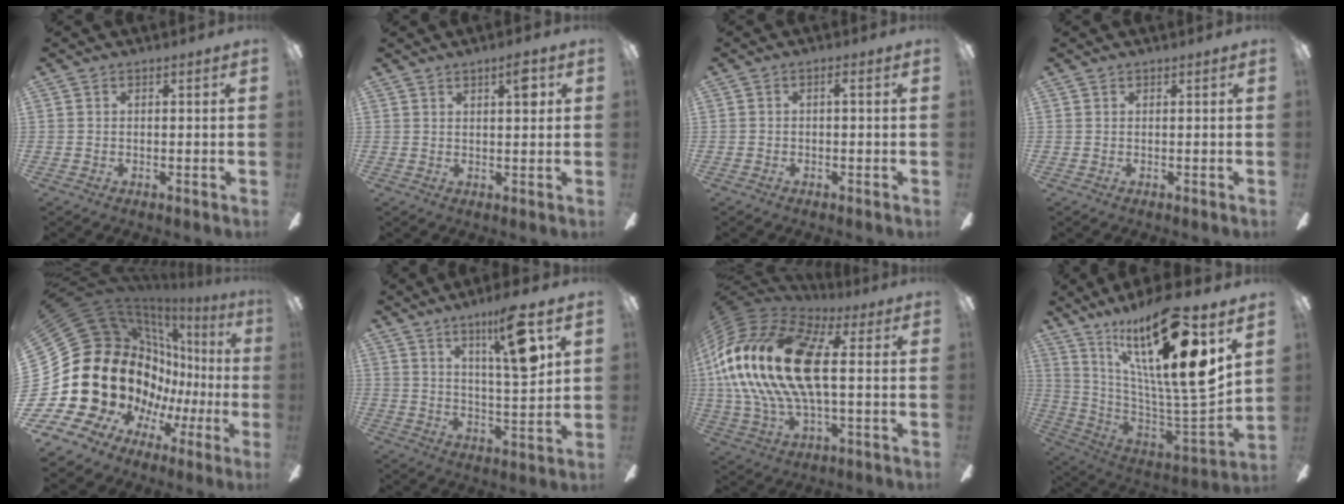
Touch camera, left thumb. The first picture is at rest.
{"total": 4.6, "force": [2.2, 1.4, 3.8], "torque": [-0.048, -0.007, 0.029]}
{"total": 1.3, "force": [-0.5, 0.4, 1.2], "torque": [-0.022, 0.007, -0.012]}
{"total": 0.0}
{"total": 29.1, "force": [-0.2, 23.1, 17.7], "torque": [-0.361, -0.073, 0.082]}
{"total": 14.2, "force": [7.8, 2.9, 11.5], "torque": [-0.178, -0.030, 0.117]}
{"total": 24.1, "force": [2.1, 11.5, 21.1], "torque": [-0.457, 0.001, 0.028]}
{"total": 24.8, "force": [14.2, 3.7, 20.0], "torque": [-0.359, -0.103, 0.220]}